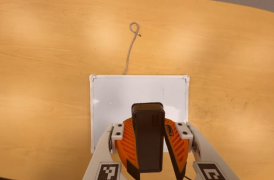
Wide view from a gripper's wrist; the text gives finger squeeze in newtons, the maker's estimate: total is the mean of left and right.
{"total": 10.4, "left": 10.2, "right": 10.6}